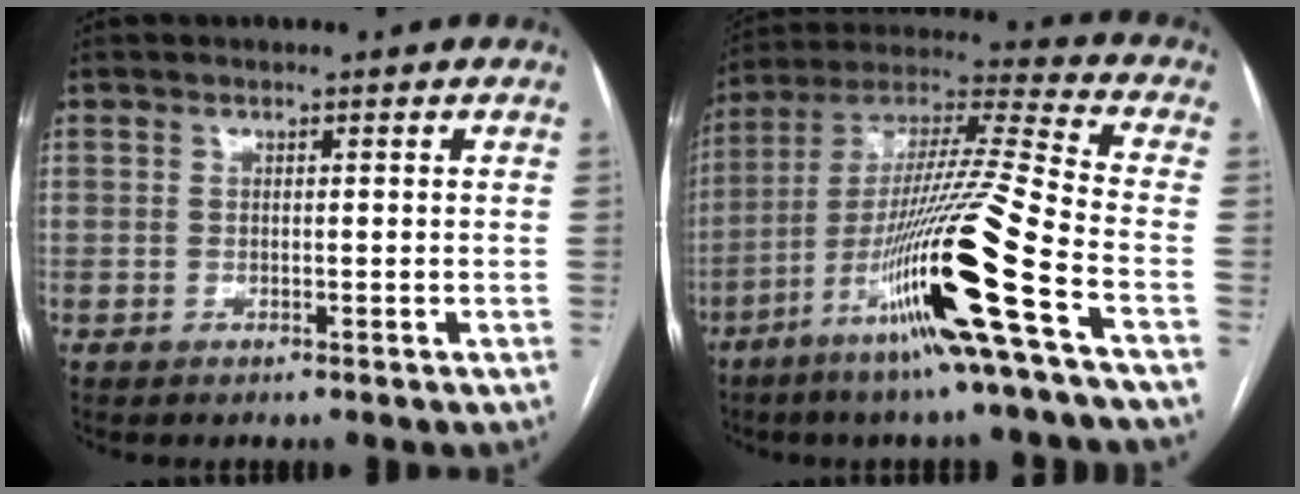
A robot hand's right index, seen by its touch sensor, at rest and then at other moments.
{"total": 21.3, "force": [-9.1, -1.8, 19.2], "torque": [-0.371, -0.034, -0.175]}